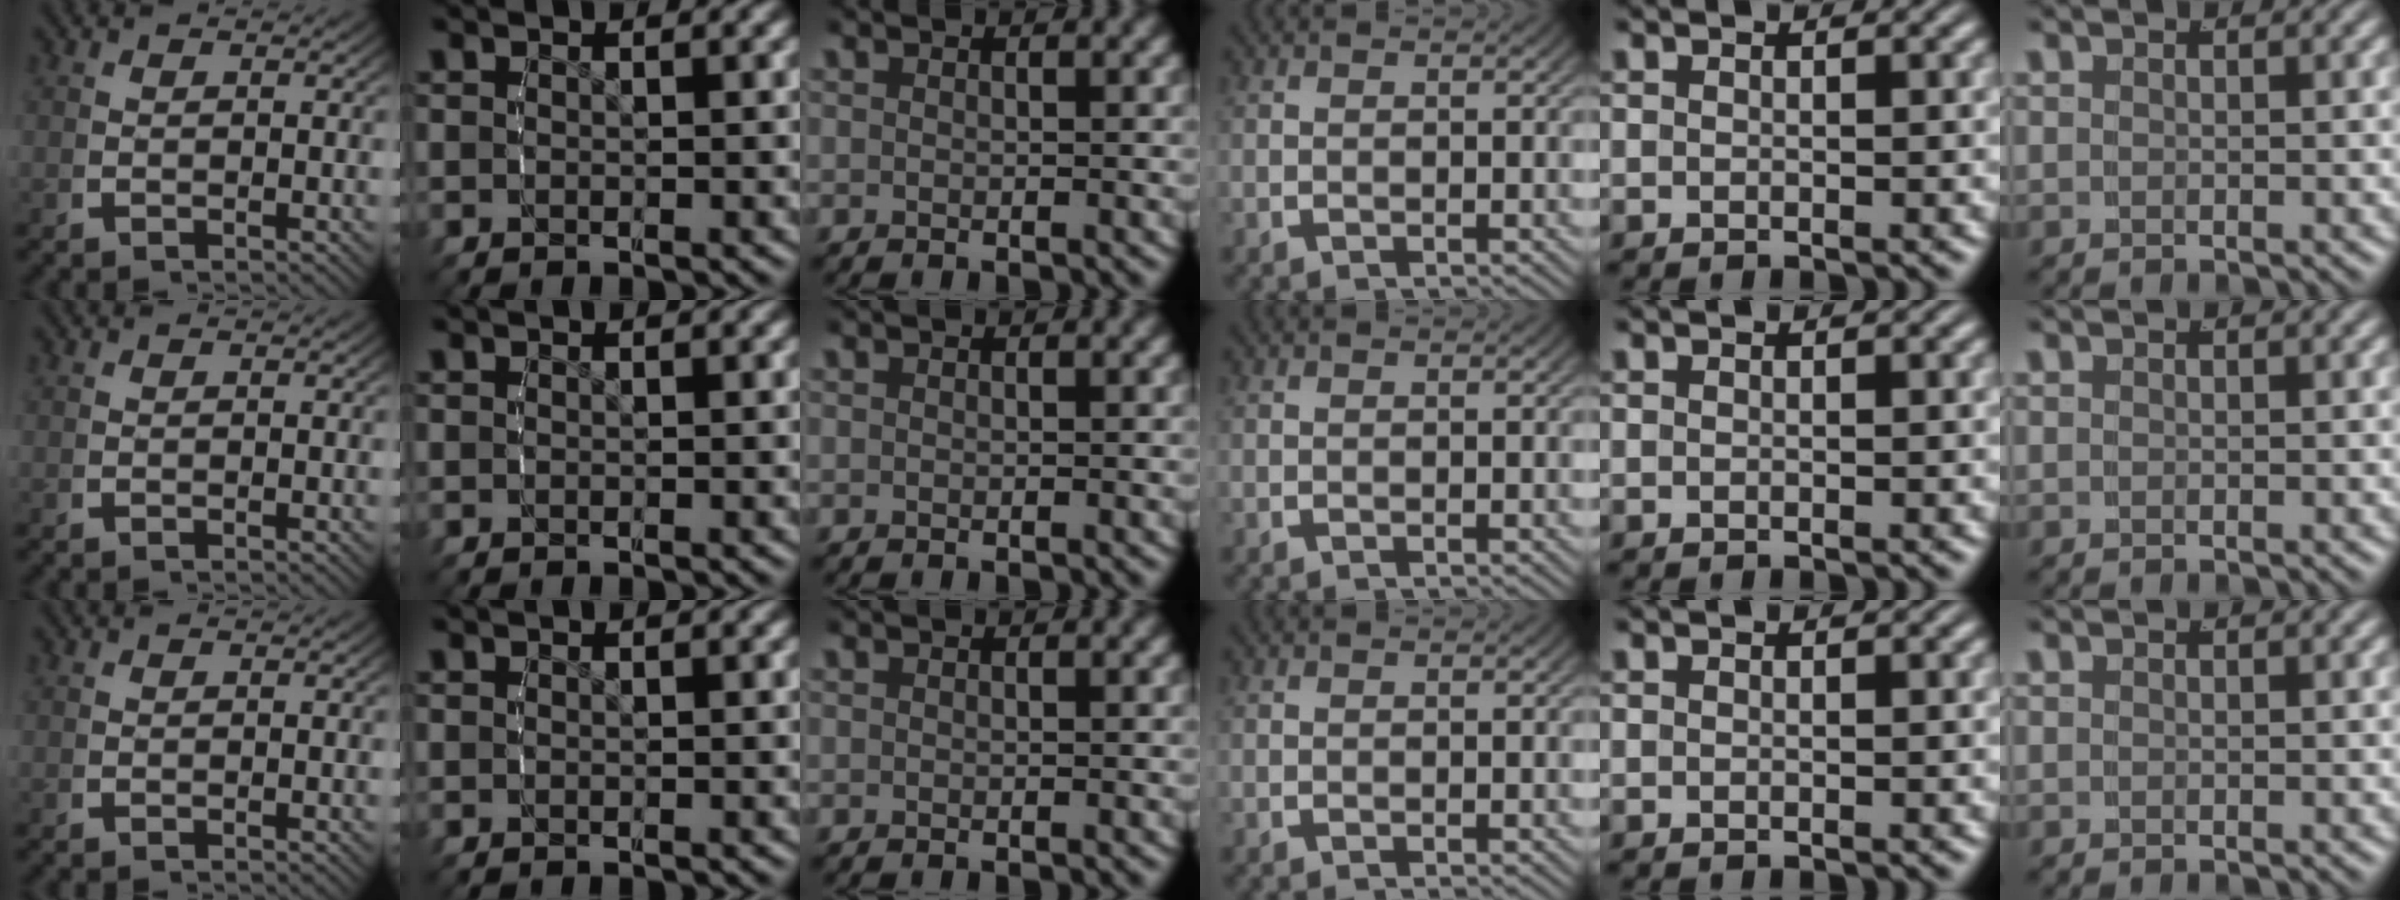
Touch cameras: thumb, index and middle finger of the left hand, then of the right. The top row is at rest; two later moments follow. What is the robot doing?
{"motion": "reach", "object": "jacket"}